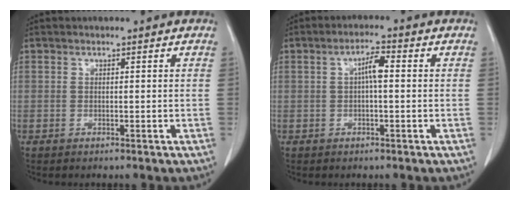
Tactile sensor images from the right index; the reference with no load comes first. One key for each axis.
{"total": 3.3, "fx": 0.3, "fy": 0.6, "fz": 3.2, "tx": -0.059, "ty": 0.007, "tz": 0.002}